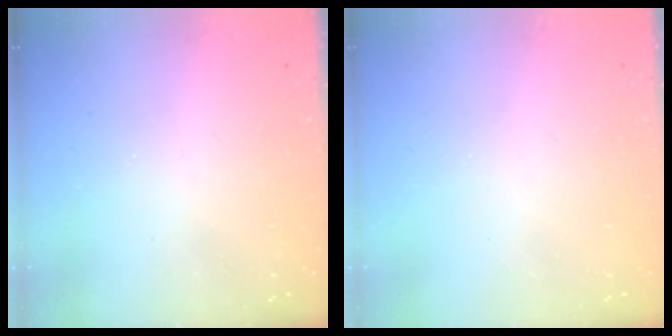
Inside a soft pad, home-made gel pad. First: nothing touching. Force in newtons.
{"total": 0.0}